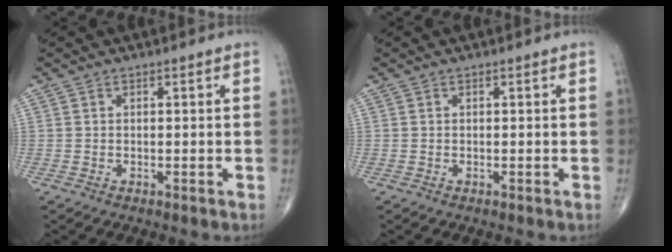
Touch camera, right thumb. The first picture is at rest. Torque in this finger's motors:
{"motor_torque": [-0.04, 0.04, -0.04, 0.04, 0.01]}